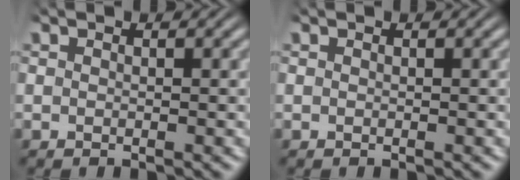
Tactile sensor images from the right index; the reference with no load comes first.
{"total": 0.0}